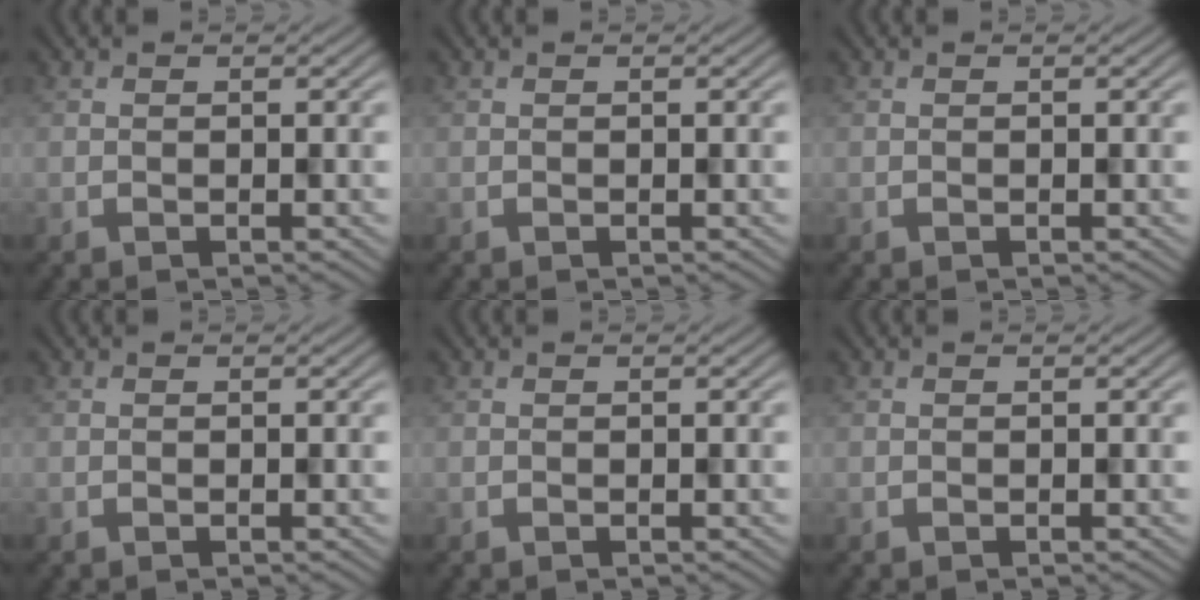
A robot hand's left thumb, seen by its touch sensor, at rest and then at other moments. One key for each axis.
{"total": 0.0}
{"total": 0.0}
{"total": 0.0}
{"total": 0.0}
{"total": 0.0}